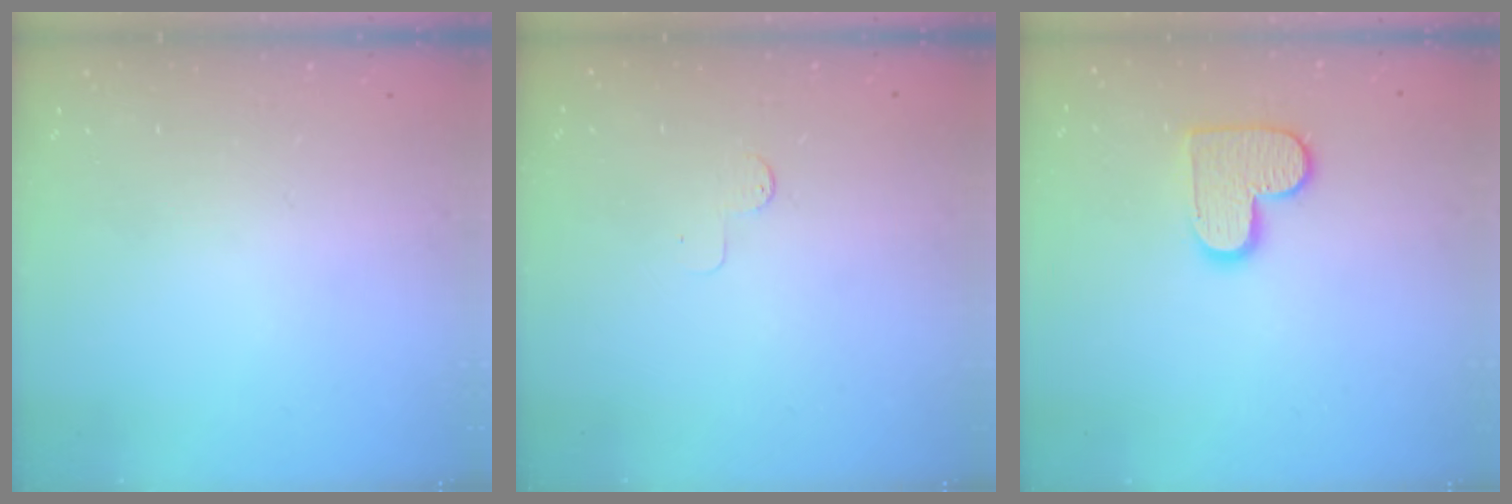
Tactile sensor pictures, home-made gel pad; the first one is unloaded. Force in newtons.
{"total": 2.6, "press": 2.6, "slide": 0.3}
{"total": 11.0, "press": 11.0, "slide": 0.7}